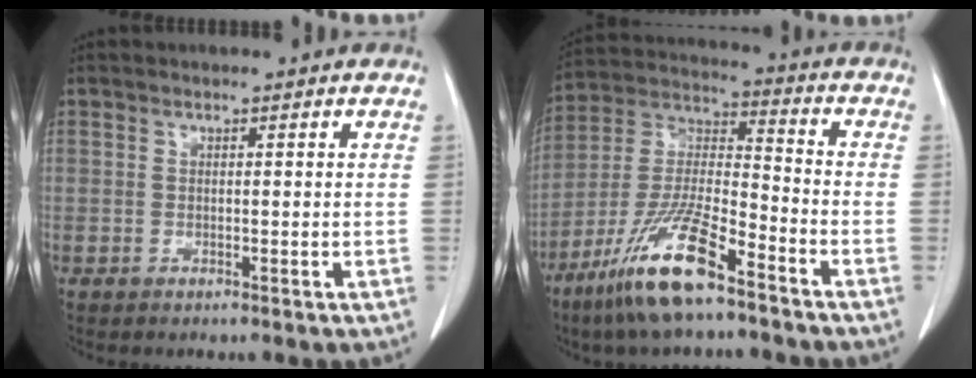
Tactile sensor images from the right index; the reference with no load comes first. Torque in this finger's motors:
{"motor_torque": [1.16, -0.98, 0.56, 0.21]}